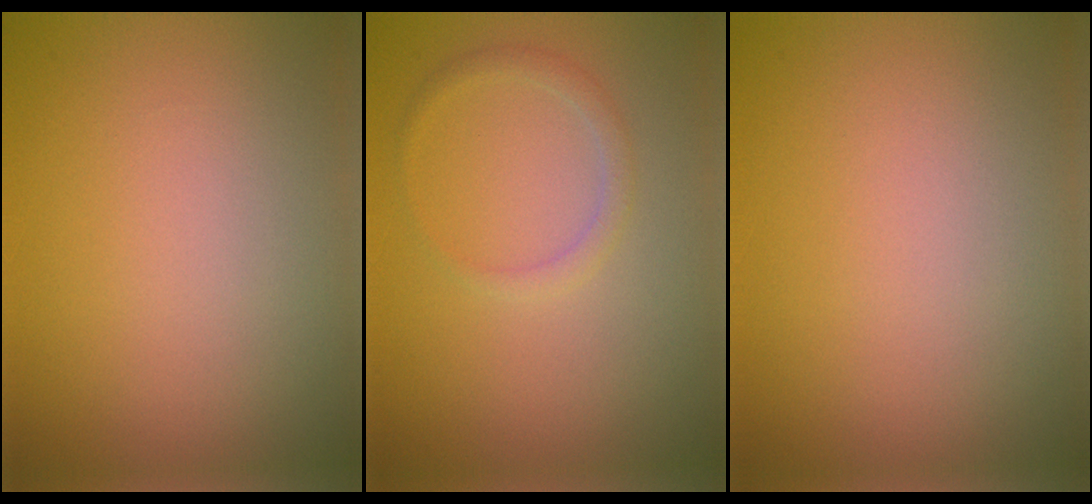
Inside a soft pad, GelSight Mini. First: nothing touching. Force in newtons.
{"total": 1.3, "press": 1.3, "slide": 0.1}
{"total": 0.0}